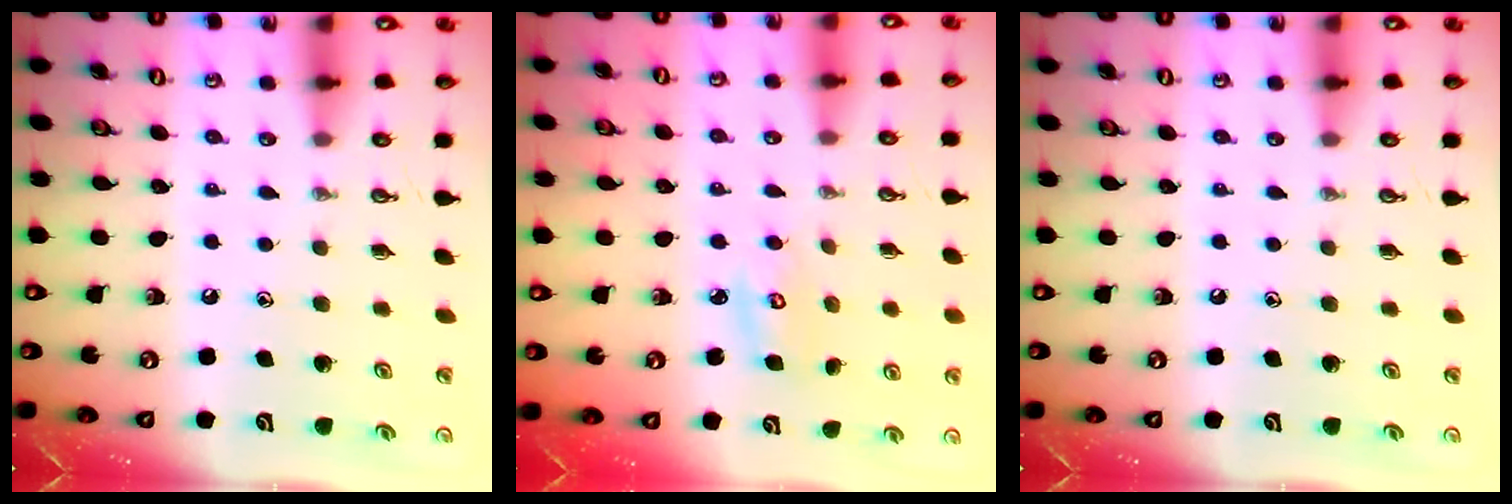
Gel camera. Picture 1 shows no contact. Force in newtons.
{"total": 4.5, "press": 4.5, "slide": 0.4}
{"total": 0.0}